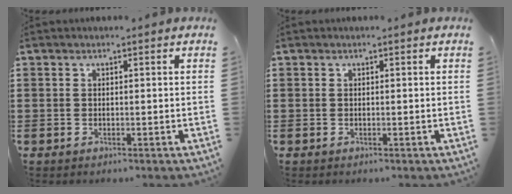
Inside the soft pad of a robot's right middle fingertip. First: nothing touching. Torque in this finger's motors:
{"motor_torque": [0.00, 0.00, 0.00, 0.00]}